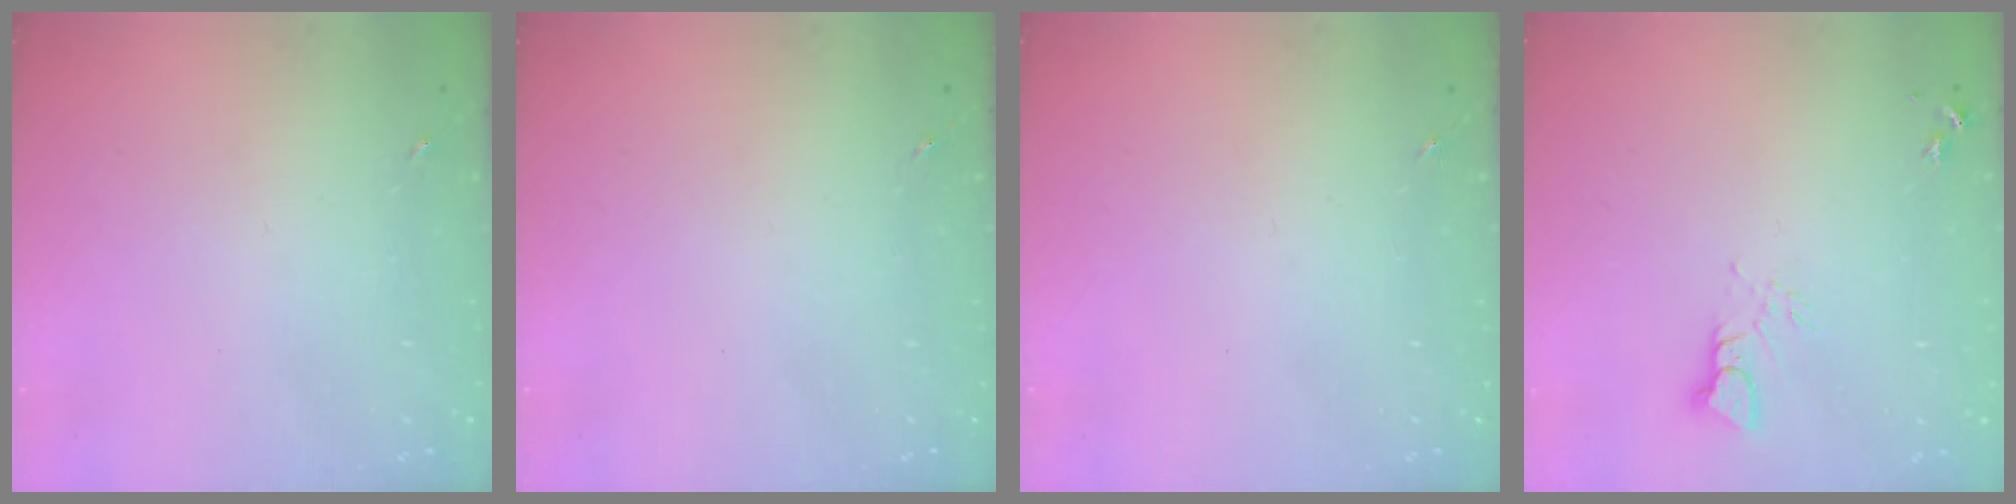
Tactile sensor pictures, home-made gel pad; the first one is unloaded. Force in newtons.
{"total": 0.0}
{"total": 0.0}
{"total": 3.2, "press": 3.2, "slide": 0.2}